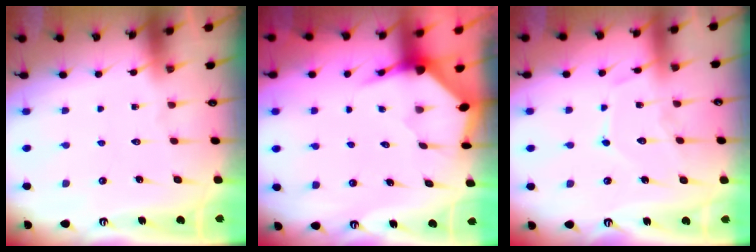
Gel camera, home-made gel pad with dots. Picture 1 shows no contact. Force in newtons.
{"total": 3.5, "press": 3.4, "slide": 0.4}
{"total": 9.8, "press": 9.8, "slide": 0.8}